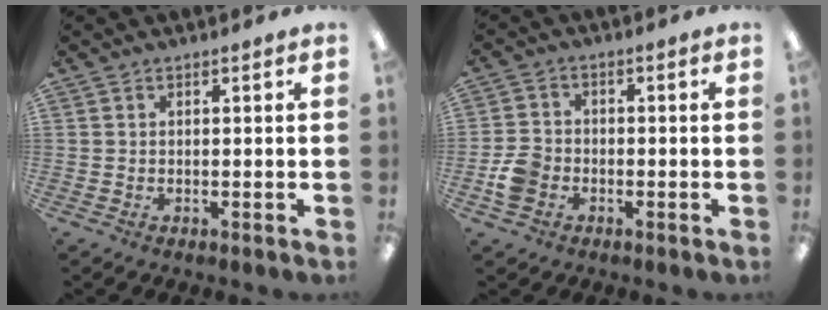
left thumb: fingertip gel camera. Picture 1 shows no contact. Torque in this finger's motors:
{"motor_torque": [-0.09, 0.02, 0.19, -0.22, 0.03]}